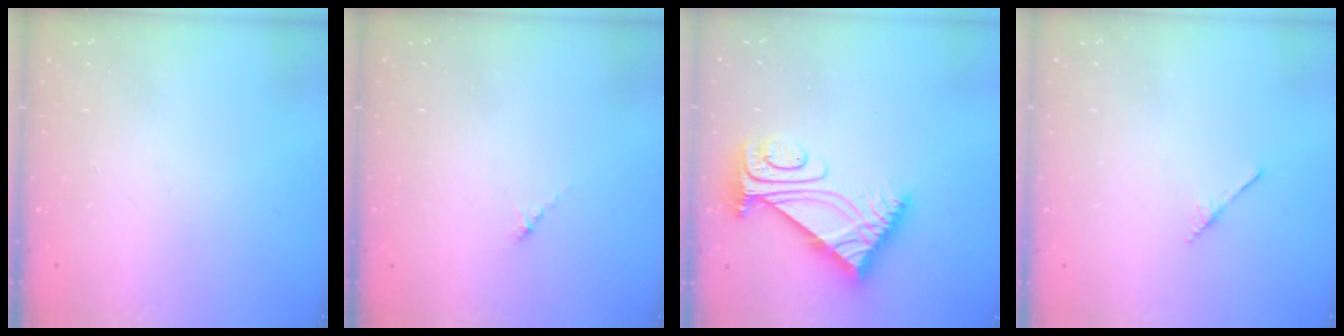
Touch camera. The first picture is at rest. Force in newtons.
{"total": 2.7, "press": 2.7, "slide": 0.7}
{"total": 8.6, "press": 8.5, "slide": 1.0}
{"total": 2.5, "press": 2.4, "slide": 0.3}